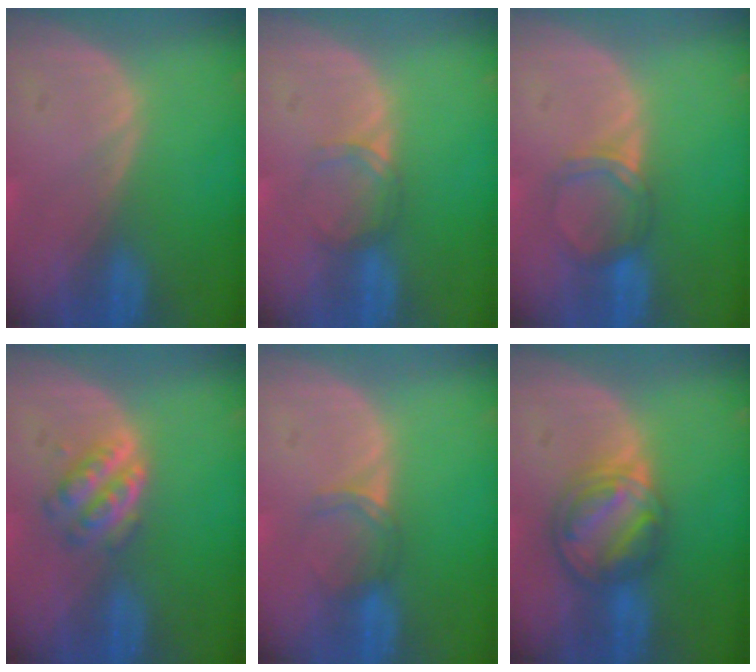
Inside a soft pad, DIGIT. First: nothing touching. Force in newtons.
{"total": 2.2, "press": 2.2, "slide": 0.2}
{"total": 3.7, "press": 3.4, "slide": 1.6}
{"total": 4.8, "press": 4.4, "slide": 1.9}
{"total": 2.9, "press": 2.5, "slide": 1.5}
{"total": 7.5, "press": 6.6, "slide": 3.6}